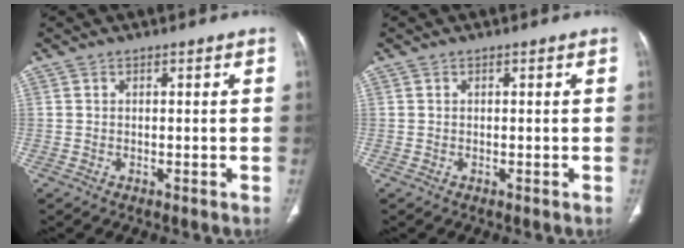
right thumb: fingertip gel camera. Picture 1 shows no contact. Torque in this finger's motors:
{"motor_torque": [0.80, 0.80, -0.19, -0.18, 0.00]}